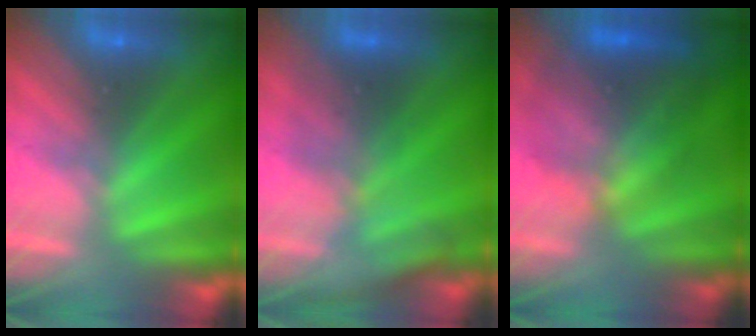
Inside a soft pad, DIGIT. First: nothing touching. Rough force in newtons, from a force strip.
{"total": 2.7}
{"total": 7.3}